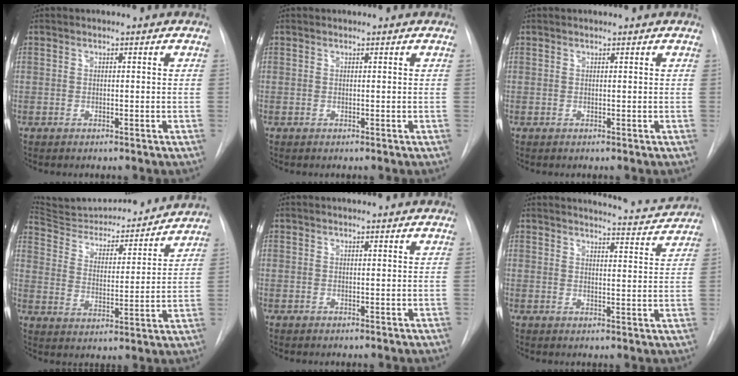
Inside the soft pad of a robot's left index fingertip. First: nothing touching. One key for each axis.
{"total": 0.6, "fx": 0.6, "fy": 0.0, "fz": 0.1, "tx": -0.002, "ty": 0.010, "tz": 0.011}
{"total": 1.3, "fx": 1.3, "fy": -0.1, "fz": 0.3, "tx": -0.007, "ty": 0.012, "tz": 0.020}
{"total": 21.3, "fx": 20.1, "fy": 4.4, "fz": 5.2, "tx": -0.078, "ty": -0.012, "tz": 0.289}
{"total": 3.8, "fx": 3.6, "fy": 0.2, "fz": 1.0, "tx": -0.014, "ty": 0.016, "tz": 0.040}
{"total": 9.1, "fx": 9.0, "fy": 0.3, "fz": 1.1, "tx": -0.016, "ty": -0.015, "tz": 0.104}